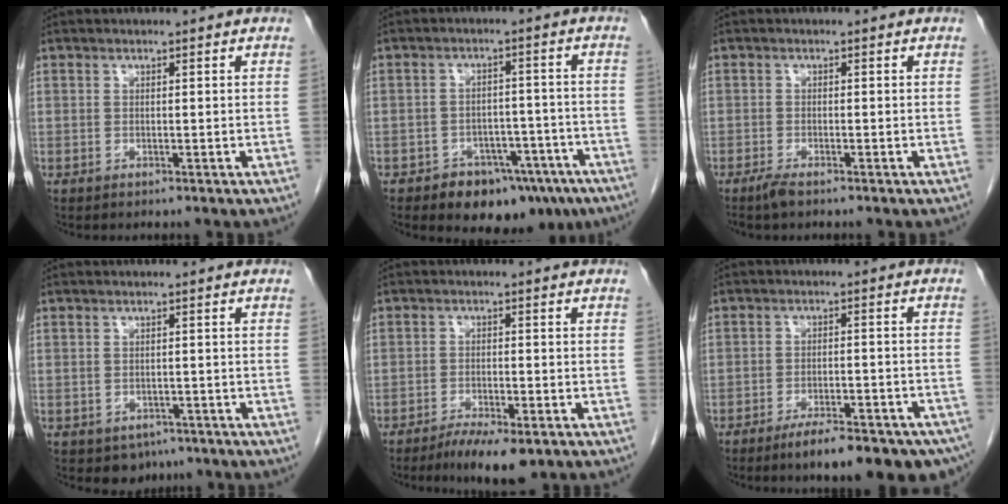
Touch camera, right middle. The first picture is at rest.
{"total": 10.8, "force": [-7.5, 5.9, 5.1], "torque": [-0.037, 0.025, -0.101]}
{"total": 1.6, "force": [-1.3, 0.1, 0.9], "torque": [-0.029, -0.005, -0.026]}
{"total": 2.9, "force": [-1.8, 2.1, 0.9], "torque": [-0.011, 0.003, -0.018]}
{"total": 6.5, "force": [-4.4, 1.5, 4.5], "torque": [-0.073, -0.011, -0.067]}
{"total": 14.6, "force": [-11.2, 3.4, 8.6], "torque": [-0.069, 0.016, -0.151]}